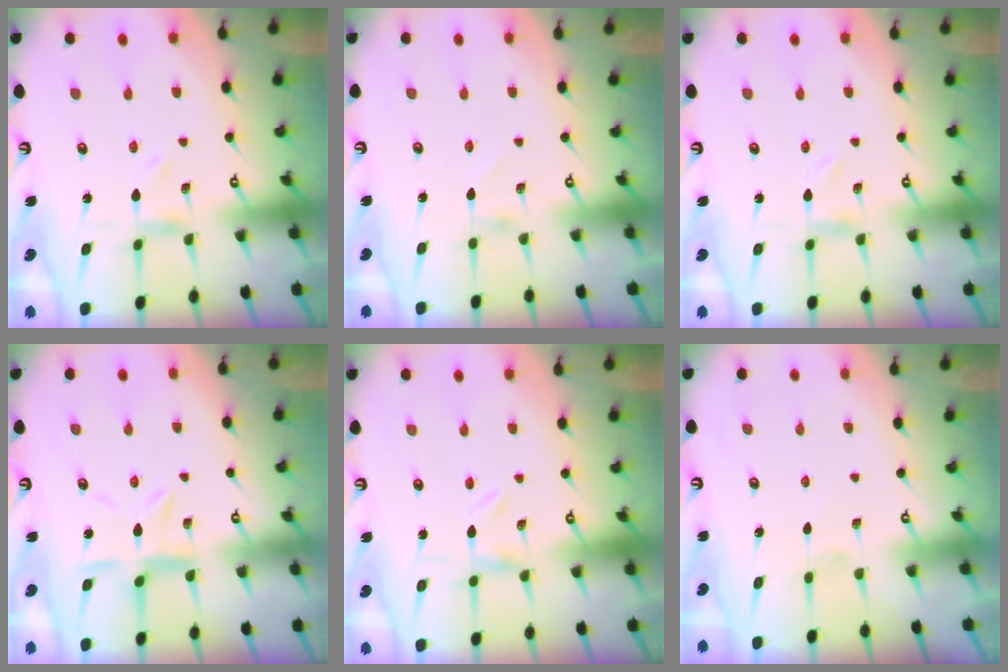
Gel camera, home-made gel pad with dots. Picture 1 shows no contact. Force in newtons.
{"total": 0.0}
{"total": 0.0}
{"total": 8.3, "press": 8.3, "slide": 0.7}
{"total": 0.0}
{"total": 0.0}